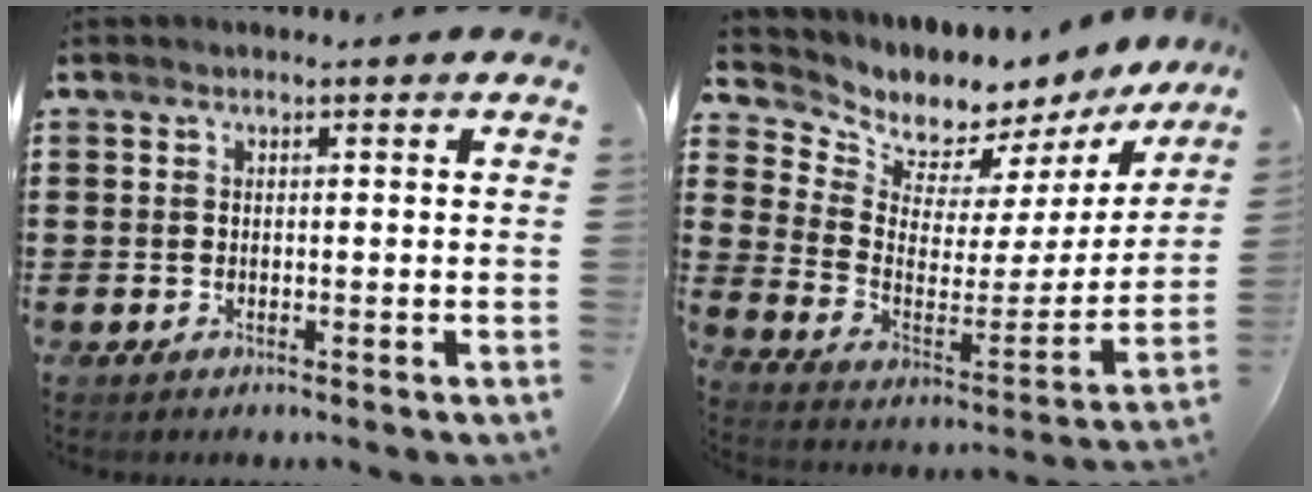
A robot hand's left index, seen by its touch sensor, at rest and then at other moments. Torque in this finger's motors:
{"motor_torque": [0.39, -0.32, 0.46, 0.02]}